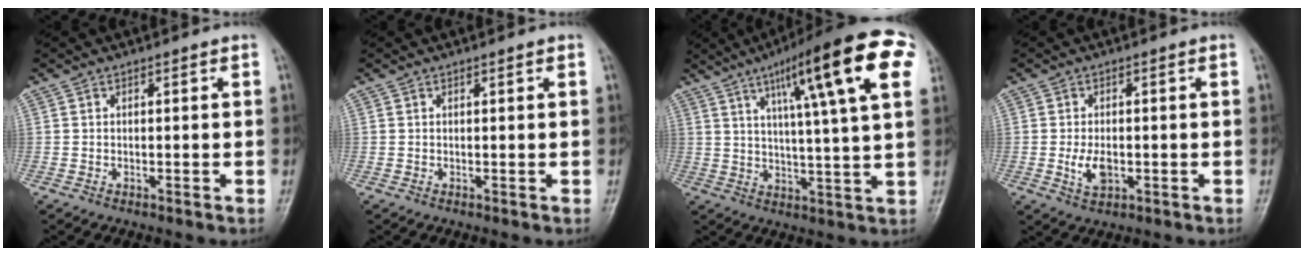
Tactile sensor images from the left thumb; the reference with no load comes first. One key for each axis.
{"total": 0.6, "fx": 0.3, "fy": 0.1, "fz": 0.5, "tx": -0.008, "ty": 0.001, "tz": 0.004}
{"total": 21.3, "fx": 8.9, "fy": 3.5, "fz": 19.0, "tx": -0.263, "ty": 0.002, "tz": 0.124}
{"total": 4.4, "fx": -0.8, "fy": 2.5, "fz": 3.5, "tx": -0.064, "ty": -0.001, "tz": -0.010}